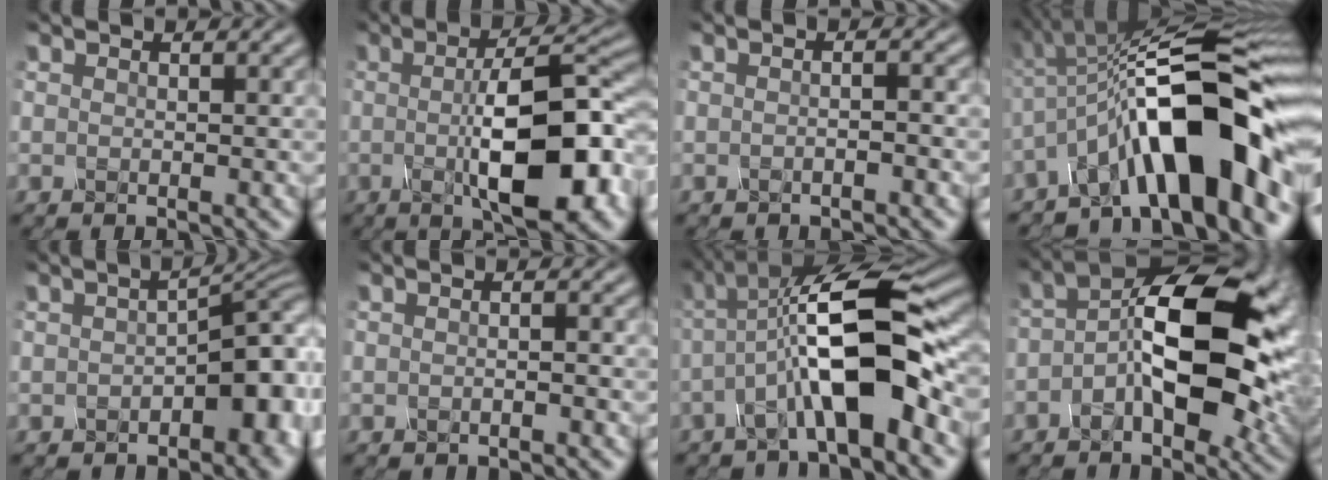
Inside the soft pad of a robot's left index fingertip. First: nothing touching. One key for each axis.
{"total": 11.8, "fx": -1.5, "fy": 3.8, "fz": 11.1, "tx": -0.164, "ty": -0.005, "tz": -0.024}
{"total": 1.1, "fx": -0.7, "fy": 0.2, "fz": 0.9, "tx": -0.017, "ty": -0.001, "tz": -0.015}
{"total": 13.4, "fx": -4.9, "fy": 4.0, "fz": 11.8, "tx": -0.160, "ty": 0.019, "tz": -0.088}
{"total": 6.0, "fx": -1.1, "fy": 3.1, "fz": 5.0, "tx": -0.050, "ty": 0.002, "tz": -0.017}
{"total": 0.8, "fx": -0.5, "fy": 0.1, "fz": 0.7, "tx": -0.013, "ty": -0.002, "tz": -0.012}
{"total": 10.4, "fx": -2.4, "fy": 2.7, "fz": 9.7, "tx": -0.163, "ty": 0.020, "tz": -0.049}
{"total": 12.1, "fx": -0.8, "fy": 5.7, "fz": 10.7, "tx": -0.160, "ty": 0.020, "tz": -0.025}